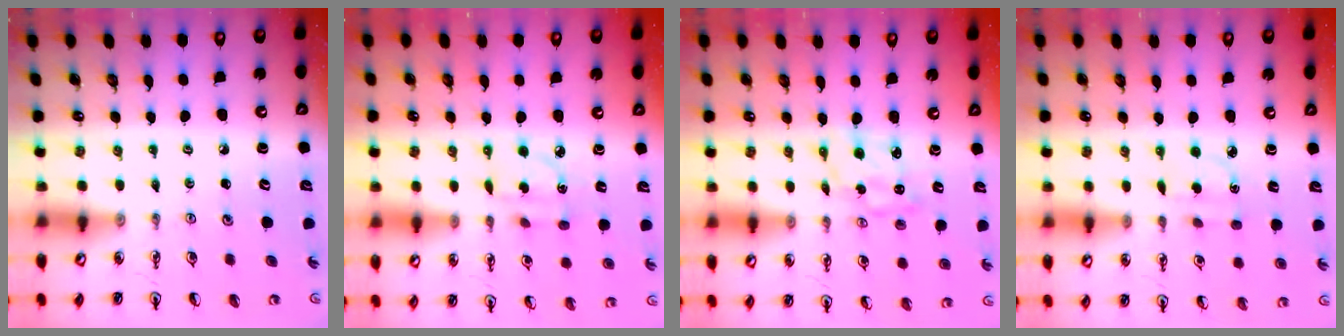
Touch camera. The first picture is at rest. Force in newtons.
{"total": 4.1, "press": 4.1, "slide": 0.2}
{"total": 2.3, "press": 2.3, "slide": 0.2}
{"total": 3.1, "press": 3.0, "slide": 0.7}